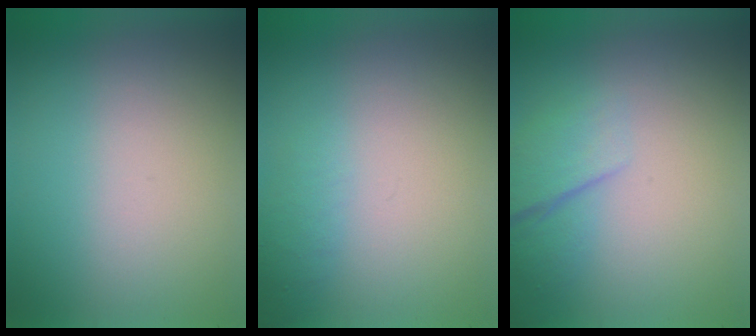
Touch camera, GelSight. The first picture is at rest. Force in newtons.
{"total": 1.4}
{"total": 2.5}